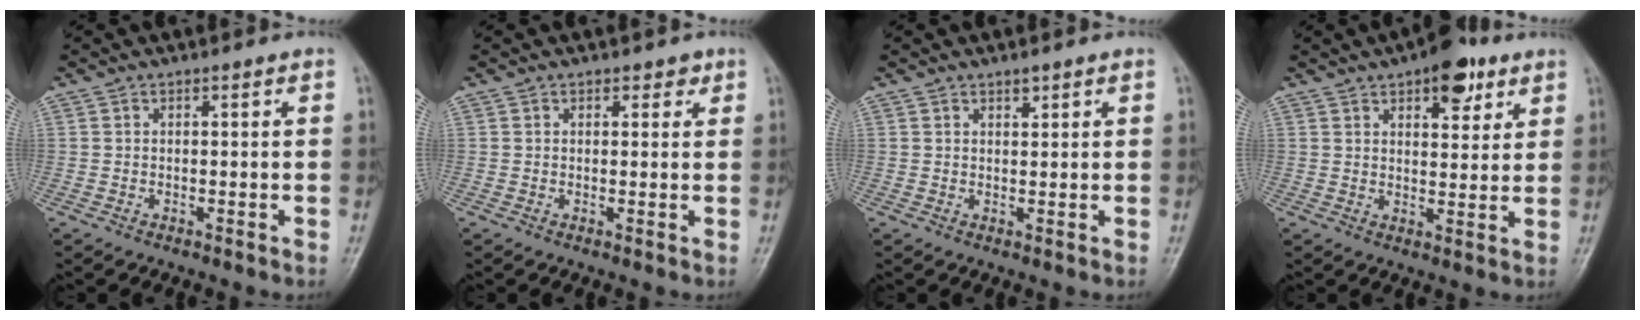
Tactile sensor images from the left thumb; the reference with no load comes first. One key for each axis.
{"total": 2.0, "fx": 1.2, "fy": 1.3, "fz": 0.9, "tx": 0.006, "ty": -0.003, "tz": 0.011}
{"total": 1.4, "fx": 1.1, "fy": 0.6, "fz": 0.7, "tx": -0.004, "ty": -0.007, "tz": 0.017}
{"total": 9.4, "fx": 5.3, "fy": 4.4, "fz": 6.4, "tx": -0.060, "ty": -0.020, "tz": 0.071}